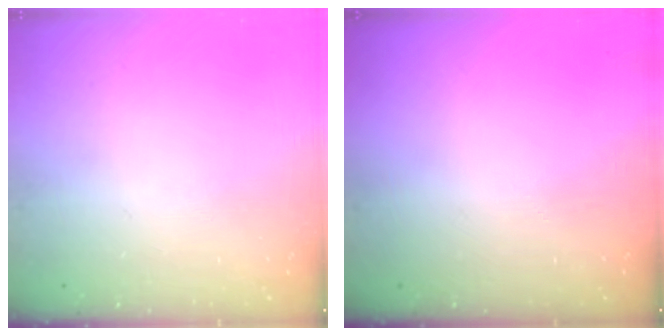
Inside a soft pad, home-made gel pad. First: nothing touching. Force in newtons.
{"total": 0.0}